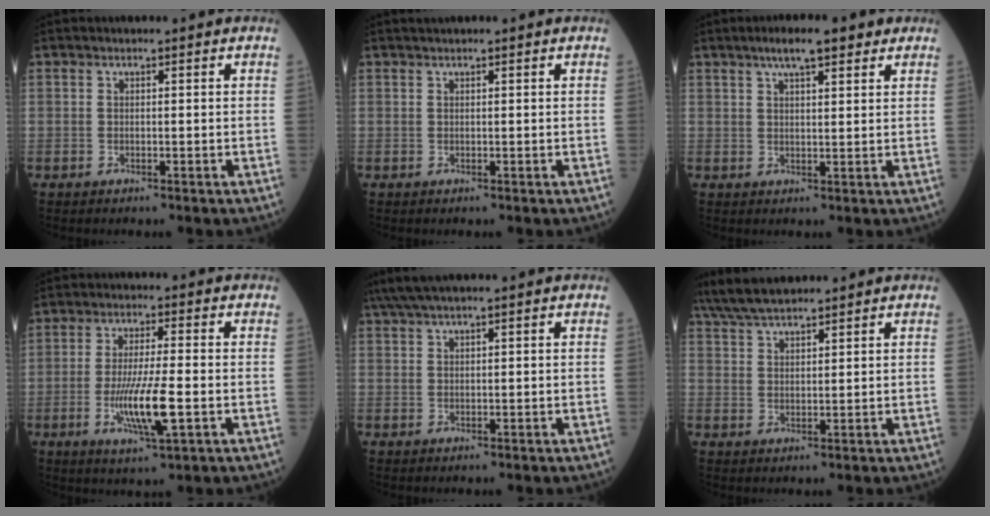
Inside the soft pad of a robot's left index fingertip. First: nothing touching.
{"total": 1.1, "force": [0.9, -0.1, 0.6], "torque": [-0.012, 0.018, 0.021]}
{"total": 5.9, "force": [4.0, 1.4, 4.2], "torque": [-0.074, 0.019, 0.061]}
{"total": 8.7, "force": [-2.3, 0.7, 8.4], "torque": [-0.163, -0.016, -0.042]}
{"total": 3.8, "force": [3.0, -0.3, 2.3], "torque": [-0.047, 0.031, 0.061]}
{"total": 8.3, "force": [7.4, 1.2, 3.7], "torque": [-0.075, 0.029, 0.137]}